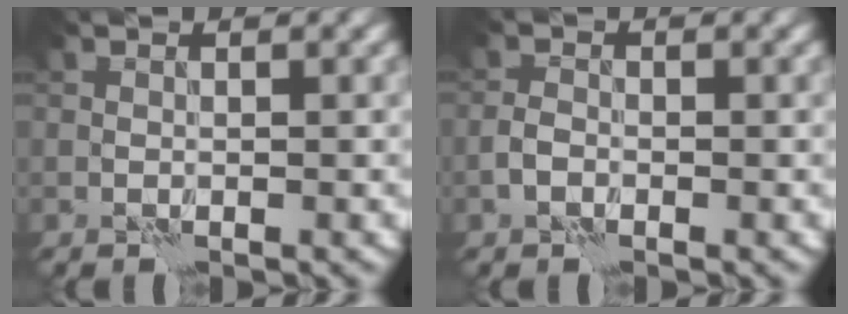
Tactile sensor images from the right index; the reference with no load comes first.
{"total": 1.4, "force": [-0.7, 0.9, 0.8], "torque": [-0.016, 0.004, -0.020]}